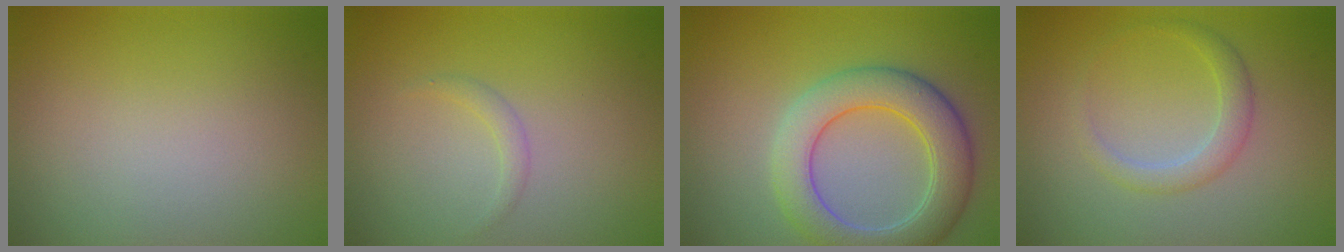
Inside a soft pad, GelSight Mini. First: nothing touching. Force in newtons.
{"total": 0.9, "press": 0.9, "slide": 0.1}
{"total": 6.4, "press": 6.4, "slide": 0.3}
{"total": 2.1, "press": 2.1, "slide": 0.1}